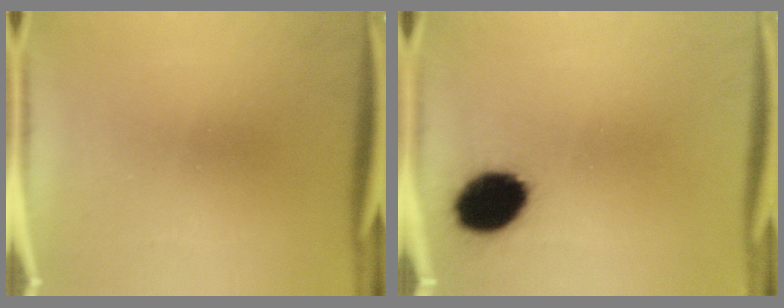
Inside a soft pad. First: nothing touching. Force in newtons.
{"total": 11.7}